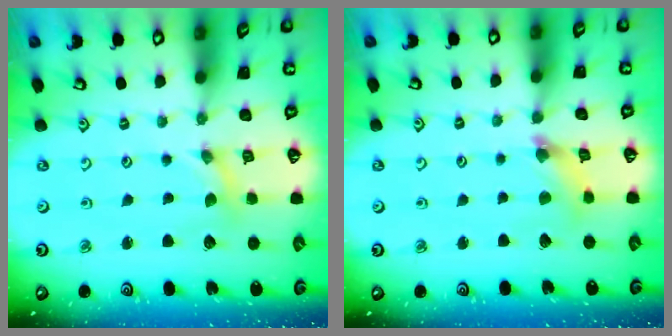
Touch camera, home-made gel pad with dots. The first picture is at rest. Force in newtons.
{"total": 4.8, "press": 4.8, "slide": 0.5}